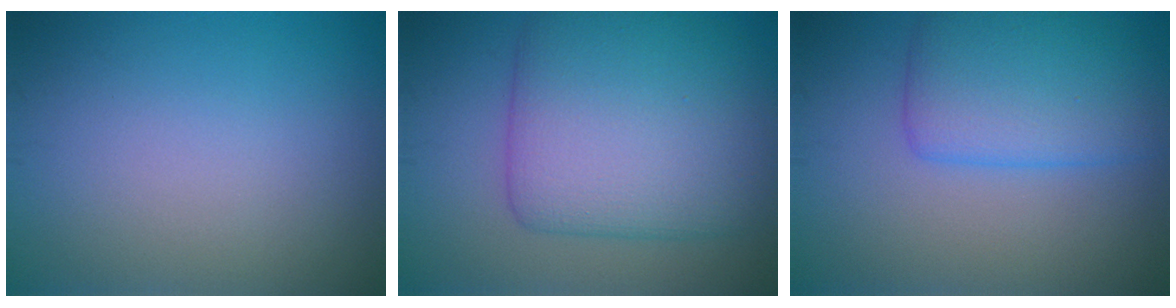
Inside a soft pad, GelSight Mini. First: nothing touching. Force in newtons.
{"total": 9.3, "press": 9.3, "slide": 0.1}
{"total": 5.2, "press": 5.2, "slide": 0.3}